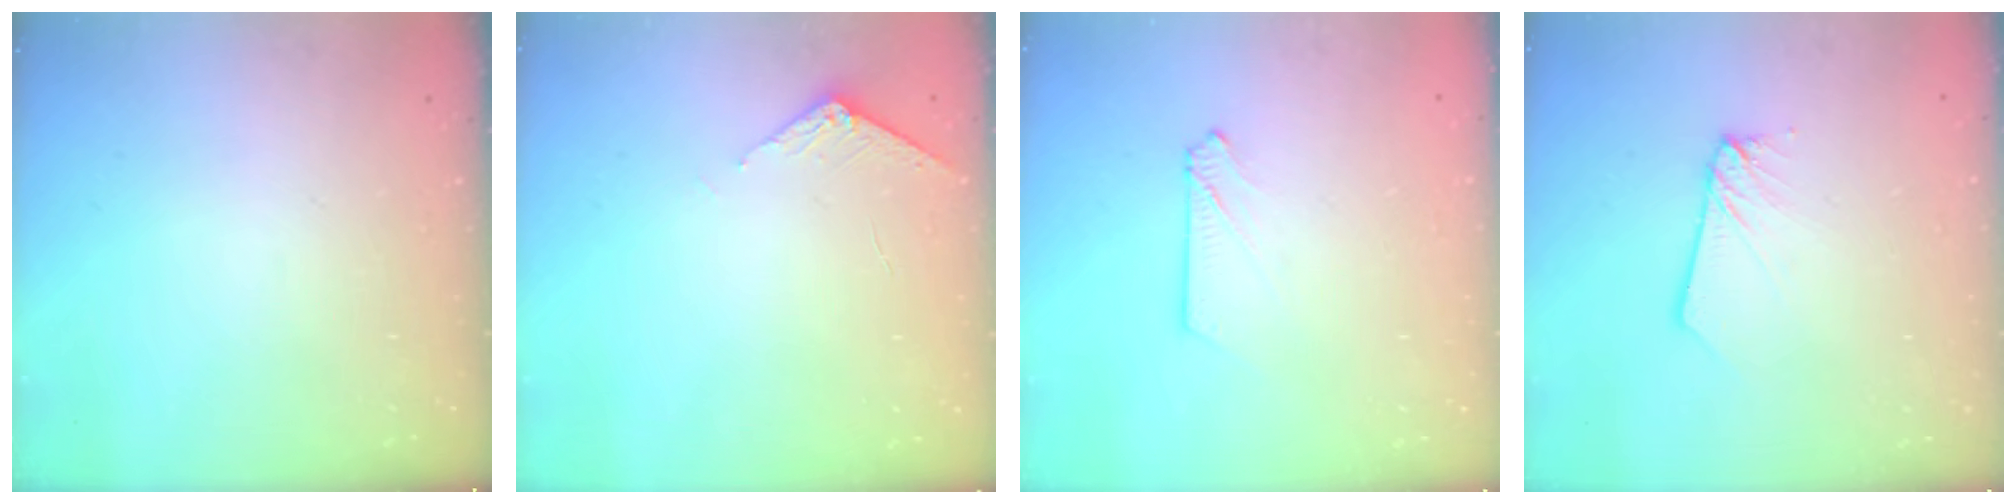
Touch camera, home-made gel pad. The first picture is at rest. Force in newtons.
{"total": 2.9, "press": 2.9, "slide": 0.3}
{"total": 3.0, "press": 3.0, "slide": 0.4}
{"total": 2.6, "press": 2.6, "slide": 0.2}